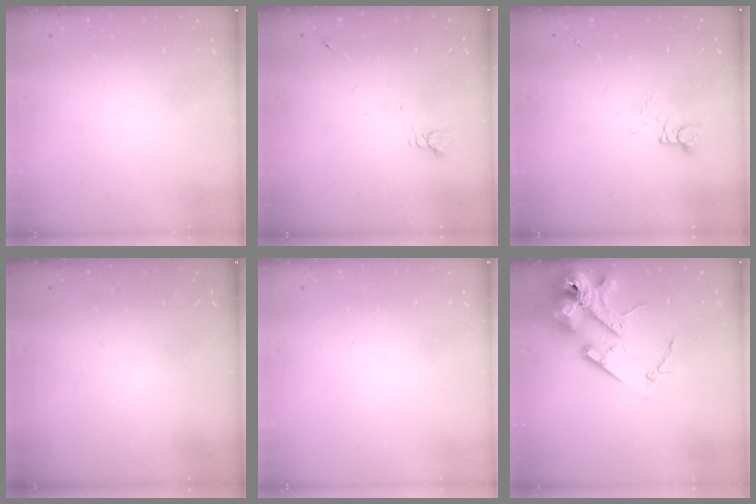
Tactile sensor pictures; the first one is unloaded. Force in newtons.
{"total": 2.3, "press": 2.3, "slide": 0.3}
{"total": 2.4, "press": 2.4, "slide": 0.2}
{"total": 0.0}
{"total": 0.0}
{"total": 17.7, "press": 17.5, "slide": 2.8}